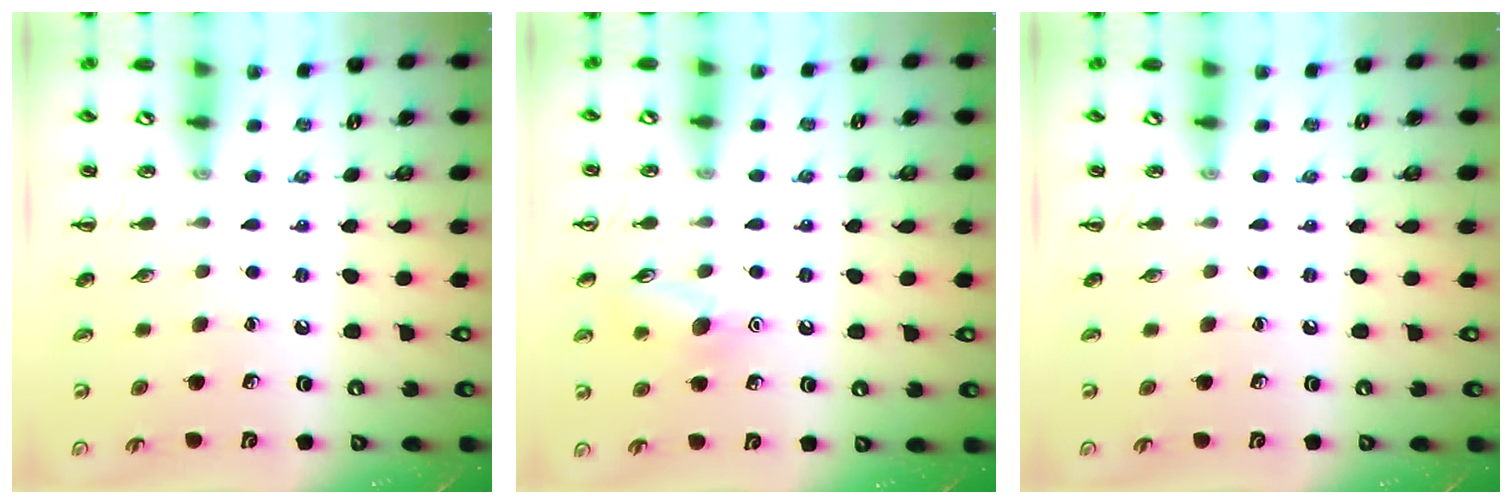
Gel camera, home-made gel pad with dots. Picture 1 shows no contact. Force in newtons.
{"total": 8.7, "press": 8.5, "slide": 1.4}
{"total": 0.0}